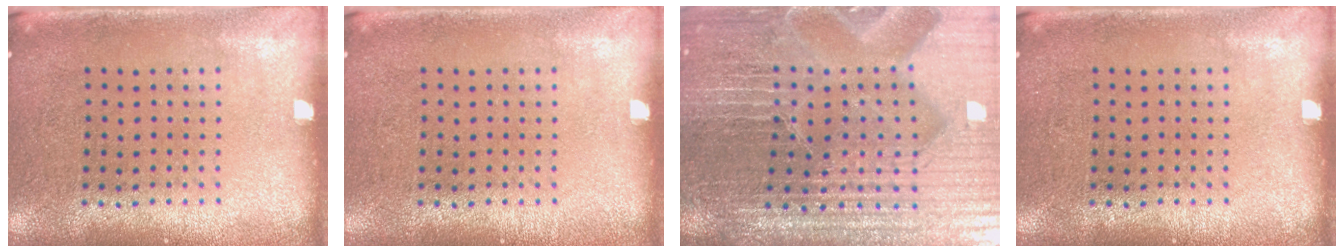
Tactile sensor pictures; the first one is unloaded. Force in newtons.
{"total": 0.0}
{"total": 5.9, "press": 5.4, "slide": 2.4}
{"total": 0.0}